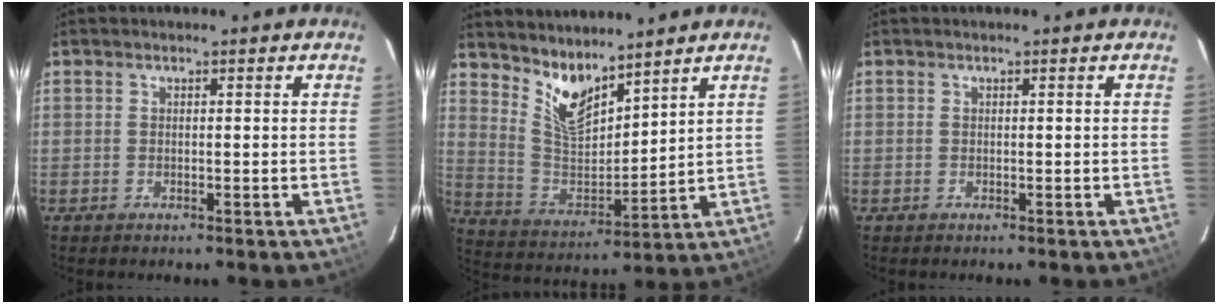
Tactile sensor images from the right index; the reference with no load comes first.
{"total": 10.0, "force": [7.9, 3.2, 5.2], "torque": [-0.103, -0.014, 0.160]}
{"total": 0.0}